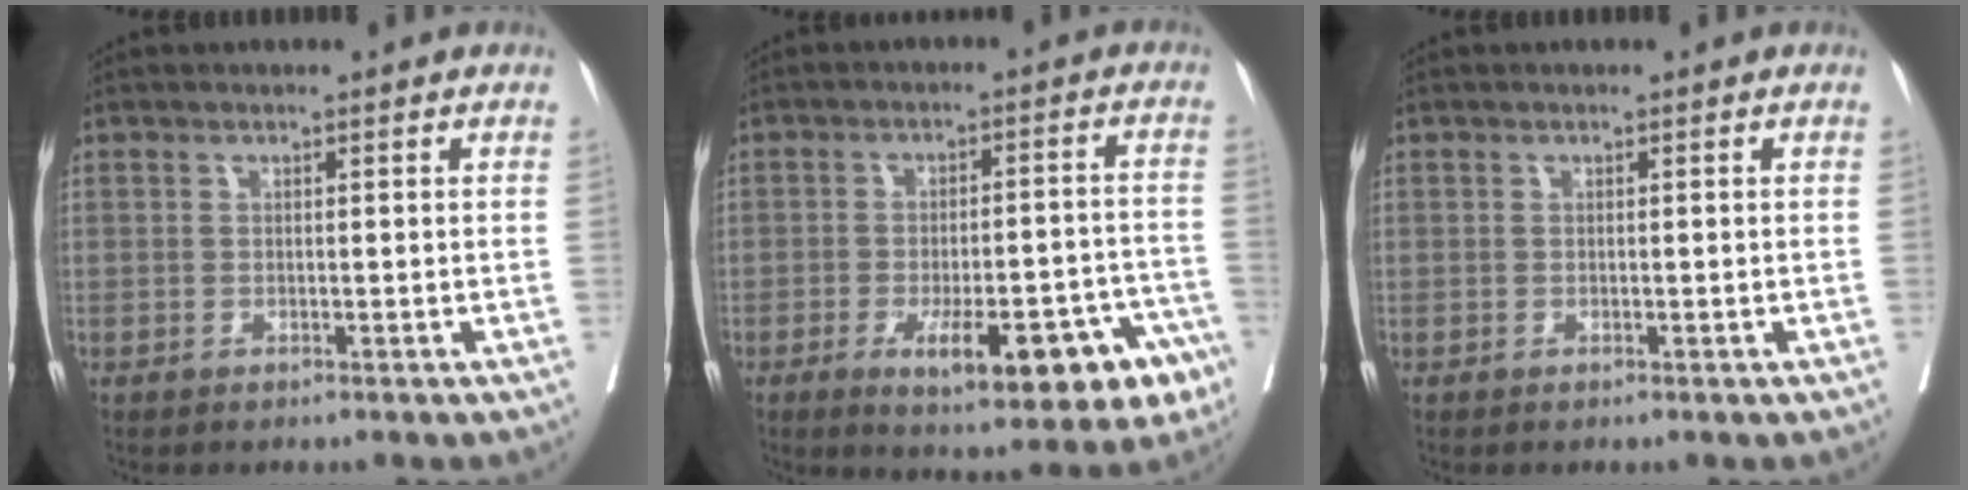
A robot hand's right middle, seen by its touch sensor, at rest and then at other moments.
{"total": 15.2, "force": [-7.5, 4.3, 12.5], "torque": [-0.124, 0.016, -0.092]}
{"total": 0.0}